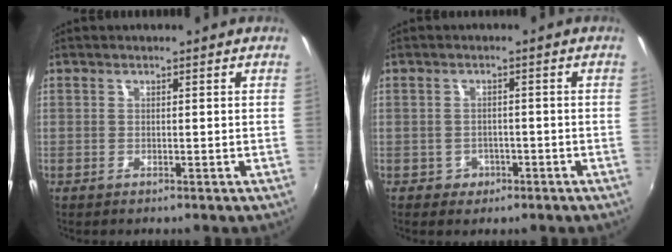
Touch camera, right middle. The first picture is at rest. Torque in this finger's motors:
{"motor_torque": [-0.27, 0.08, -0.05, -0.01]}